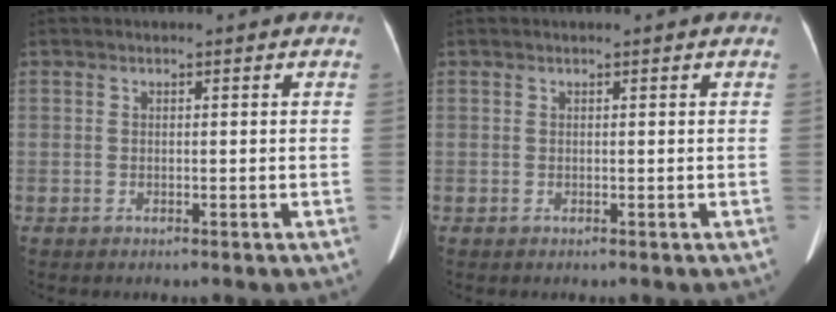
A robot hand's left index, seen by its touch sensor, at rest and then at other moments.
{"total": 0.0}